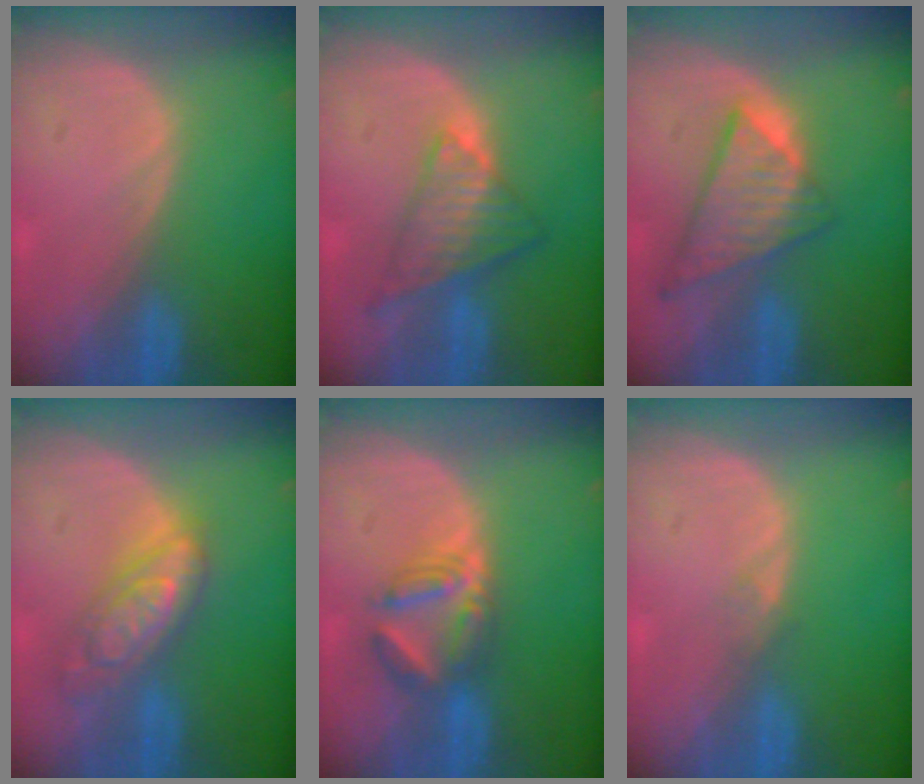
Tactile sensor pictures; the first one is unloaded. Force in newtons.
{"total": 7.6, "press": 6.4, "slide": 4.0}
{"total": 8.7, "press": 7.5, "slide": 4.5}
{"total": 7.2, "press": 7.2, "slide": 0.6}
{"total": 5.8, "press": 5.7, "slide": 1.2}
{"total": 0.8, "press": 0.8, "slide": 0.0}